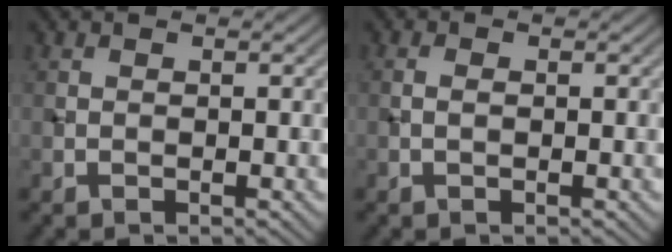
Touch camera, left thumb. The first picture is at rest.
{"total": 1.0, "force": [-0.3, 0.5, 0.8], "torque": [-0.018, 0.001, -0.008]}